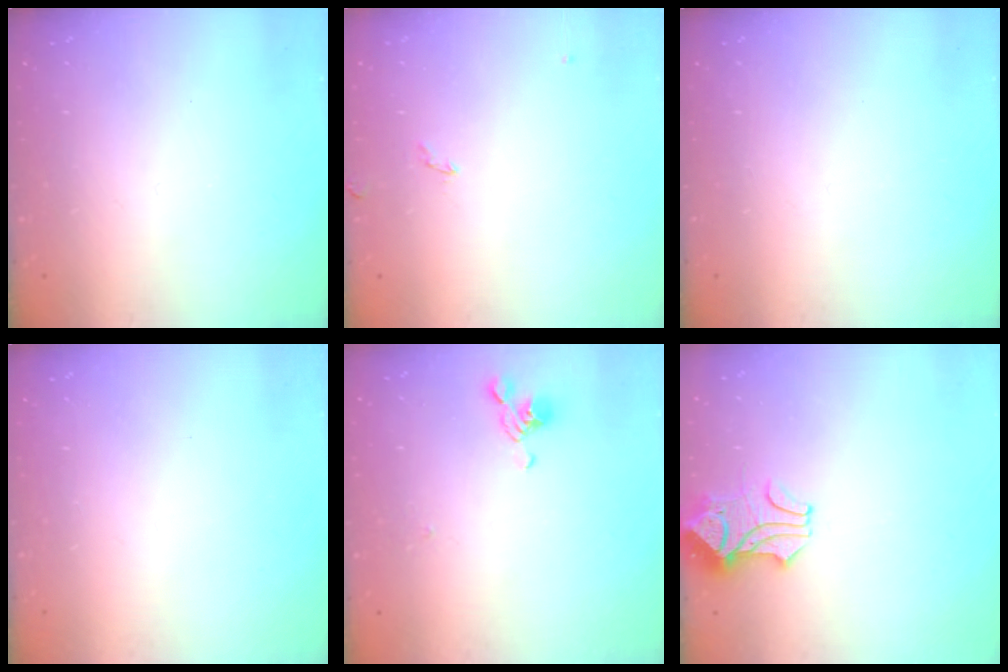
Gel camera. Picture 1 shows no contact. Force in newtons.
{"total": 3.0, "press": 2.9, "slide": 0.4}
{"total": 0.0}
{"total": 0.0}
{"total": 6.2, "press": 6.2, "slide": 0.5}
{"total": 1.6, "press": 1.2, "slide": 1.0}